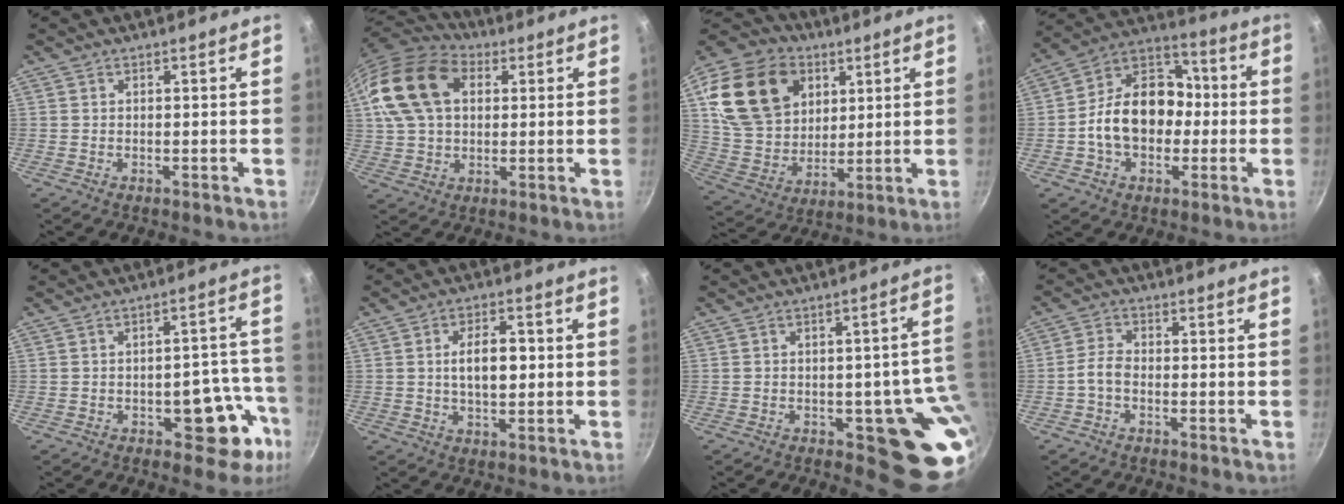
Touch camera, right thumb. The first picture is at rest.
{"total": 18.0, "force": [4.8, 12.5, 12.1], "torque": [-0.216, 0.016, 0.078]}
{"total": 21.9, "force": [8.6, 16.6, 11.4], "torque": [-0.187, -0.015, 0.170]}
{"total": 17.0, "force": [-1.7, 12.6, 11.2], "torque": [-0.148, 0.050, -0.045]}
{"total": 11.9, "force": [-4.9, 6.6, 8.6], "torque": [-0.033, 0.047, -0.053]}
{"total": 7.7, "force": [0.4, 4.1, 6.5], "torque": [-0.089, 0.010, 0.006]}
{"total": 14.2, "force": [-2.9, 6.6, 12.2], "torque": [-0.068, 0.011, -0.034]}
{"total": 3.2, "force": [-1.4, 1.7, 2.3], "torque": [-0.054, 0.018, -0.037]}